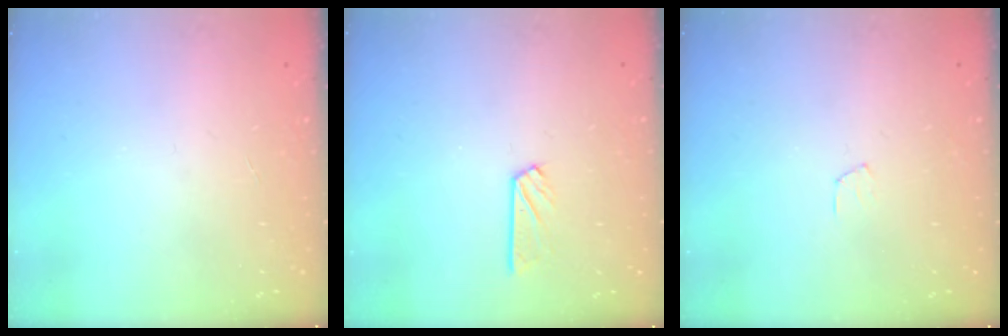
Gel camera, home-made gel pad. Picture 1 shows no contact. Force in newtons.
{"total": 4.7, "press": 4.7, "slide": 0.4}
{"total": 3.3, "press": 3.3, "slide": 0.3}